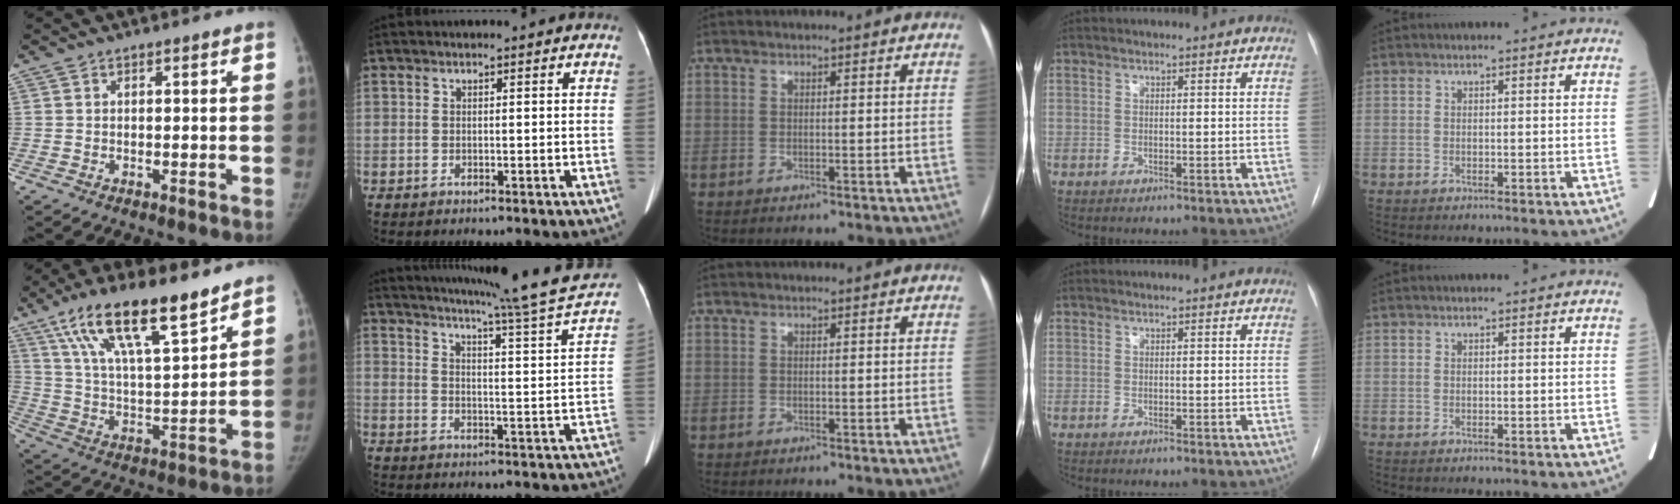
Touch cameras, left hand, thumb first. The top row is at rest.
{"thumb": {"total": 19.3, "force": [13.0, 5.0, 13.4], "torque": [-0.214, -0.047, 0.237]}, "index": {"total": 20.6, "force": [18.6, -1.5, 8.8], "torque": [-0.141, -0.056, 0.232]}}